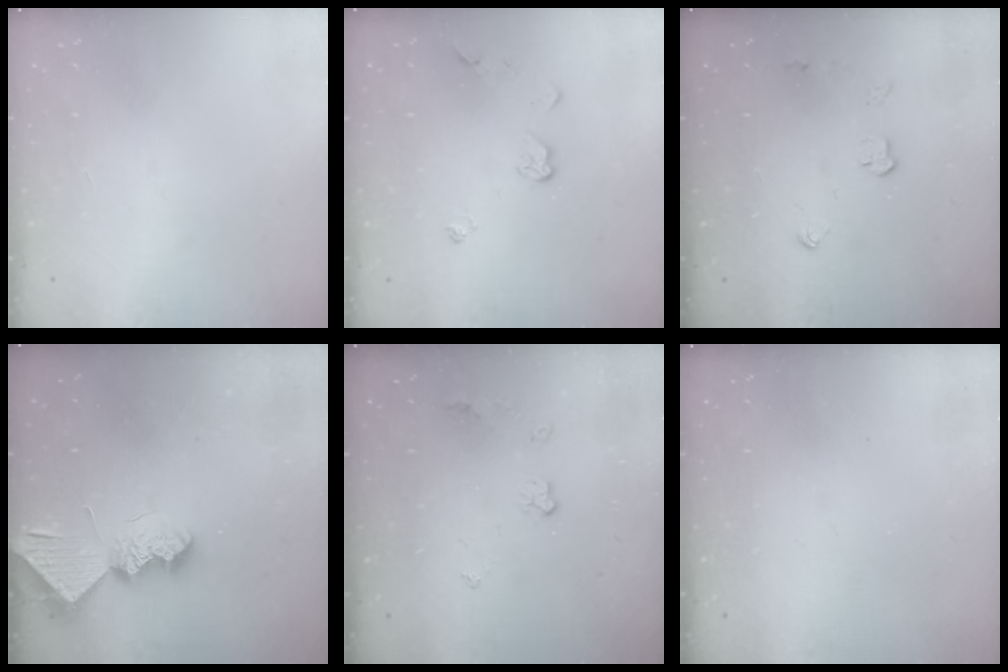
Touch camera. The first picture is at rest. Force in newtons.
{"total": 4.2, "press": 4.2, "slide": 0.5}
{"total": 4.3, "press": 4.2, "slide": 0.7}
{"total": 9.6, "press": 9.6, "slide": 0.2}
{"total": 3.6, "press": 3.5, "slide": 0.4}
{"total": 0.0}